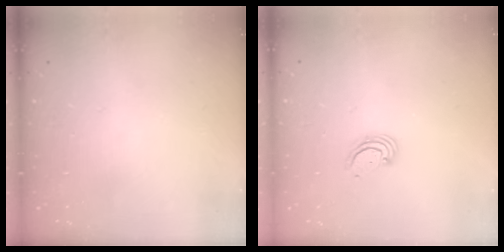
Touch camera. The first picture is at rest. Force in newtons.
{"total": 2.7, "press": 2.7, "slide": 0.3}